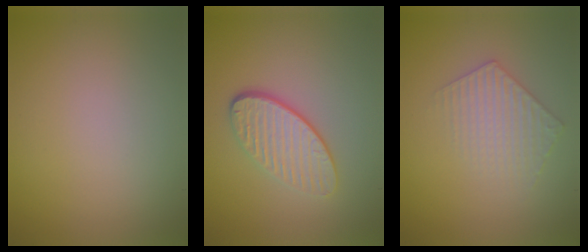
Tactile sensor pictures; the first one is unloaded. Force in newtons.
{"total": 4.1, "press": 3.0, "slide": 2.7}
{"total": 2.9, "press": 2.9, "slide": 0.5}